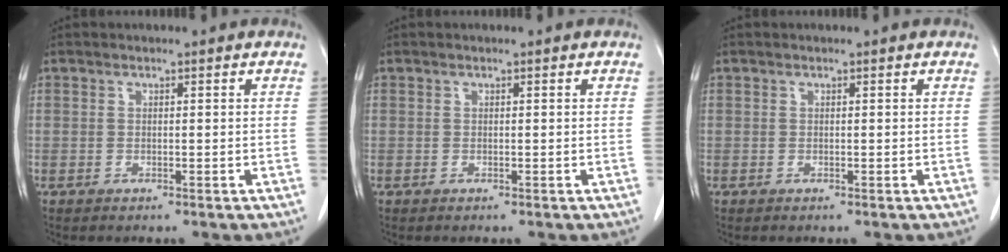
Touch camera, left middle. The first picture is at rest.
{"total": 0.0}
{"total": 0.0}